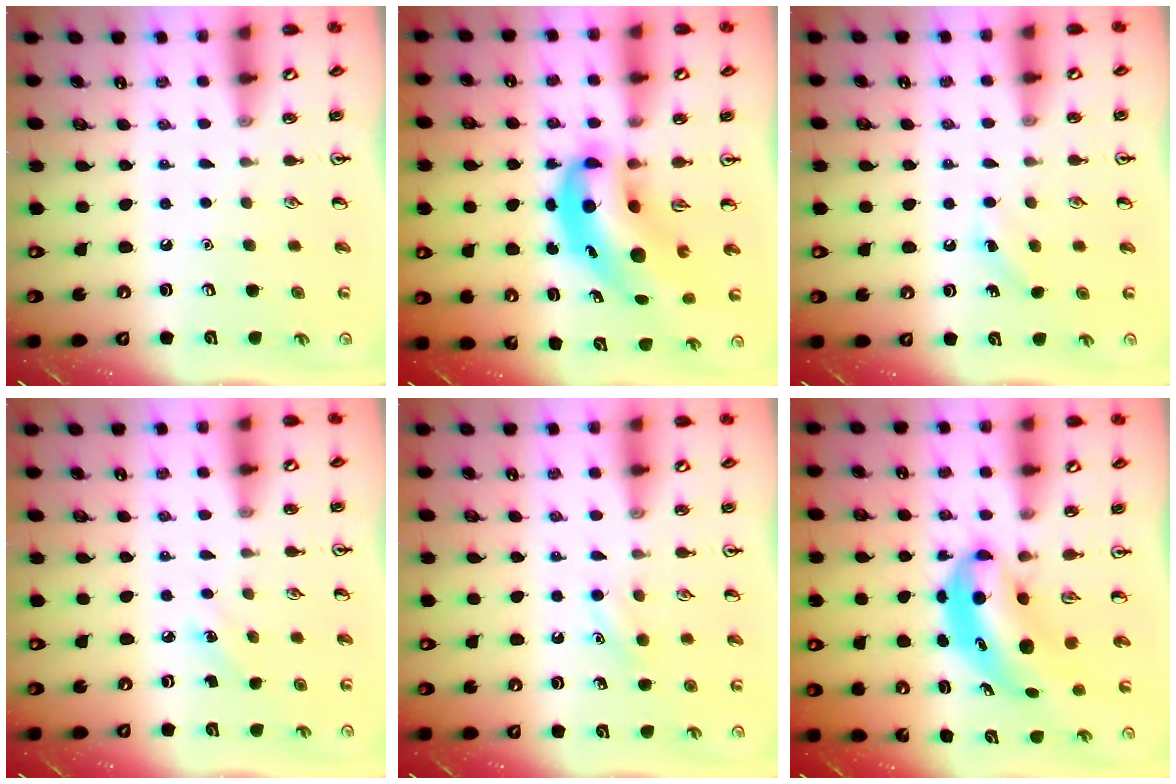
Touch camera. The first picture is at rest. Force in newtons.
{"total": 10.1, "press": 9.8, "slide": 2.8}
{"total": 2.8, "press": 2.6, "slide": 1.0}
{"total": 2.5, "press": 2.3, "slide": 0.9}
{"total": 4.9, "press": 4.7, "slide": 1.3}
{"total": 6.3, "press": 6.1, "slide": 1.7}